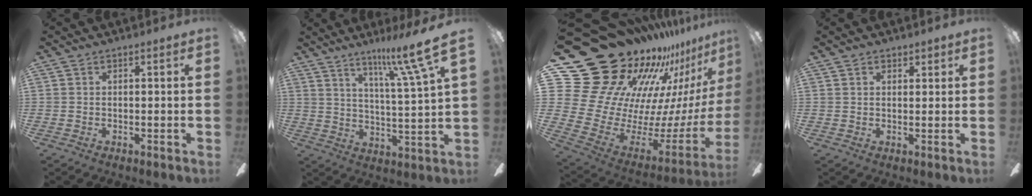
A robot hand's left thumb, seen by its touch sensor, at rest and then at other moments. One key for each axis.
{"total": 13.7, "fx": 9.6, "fy": 0.7, "fz": 9.7, "tx": -0.162, "ty": -0.052, "tz": 0.147}
{"total": 29.9, "fx": 20.0, "fy": 16.5, "fz": 14.9, "tx": -0.229, "ty": -0.208, "tz": 0.429}
{"total": 1.6, "fx": 1.2, "fy": 1.0, "fz": 0.4, "tx": 0.000, "ty": -0.002, "tz": 0.021}